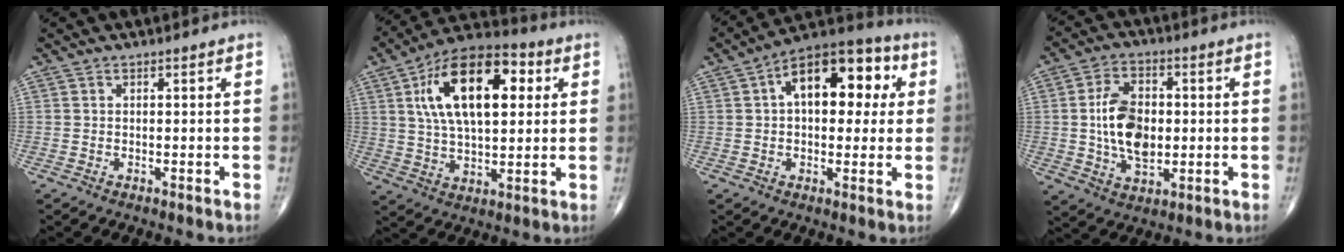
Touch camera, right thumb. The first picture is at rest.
{"total": 20.4, "force": [5.5, 10.2, 16.8], "torque": [-0.262, 0.009, 0.085]}
{"total": 17.1, "force": [4.0, 9.5, 13.7], "torque": [-0.160, 0.029, 0.048]}
{"total": 12.0, "force": [0.1, 7.5, 9.5], "torque": [-0.153, 0.003, 0.005]}